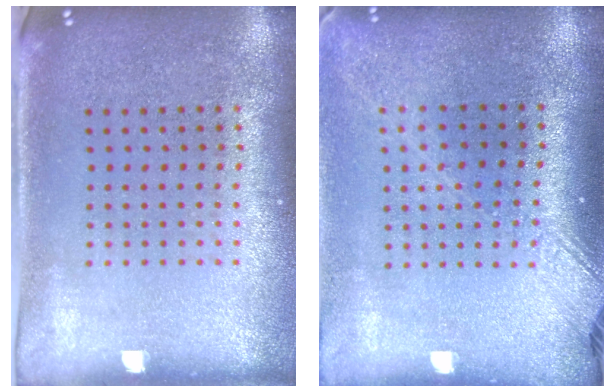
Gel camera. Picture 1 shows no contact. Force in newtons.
{"total": 1.8, "press": 1.4, "slide": 1.0}